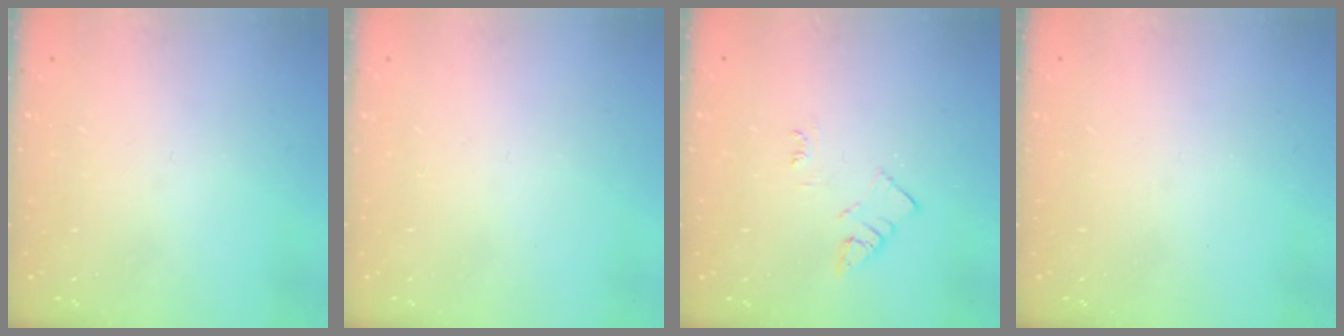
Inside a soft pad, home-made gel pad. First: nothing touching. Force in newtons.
{"total": 1.6, "press": 1.5, "slide": 0.1}
{"total": 3.7, "press": 3.6, "slide": 0.6}
{"total": 0.0}